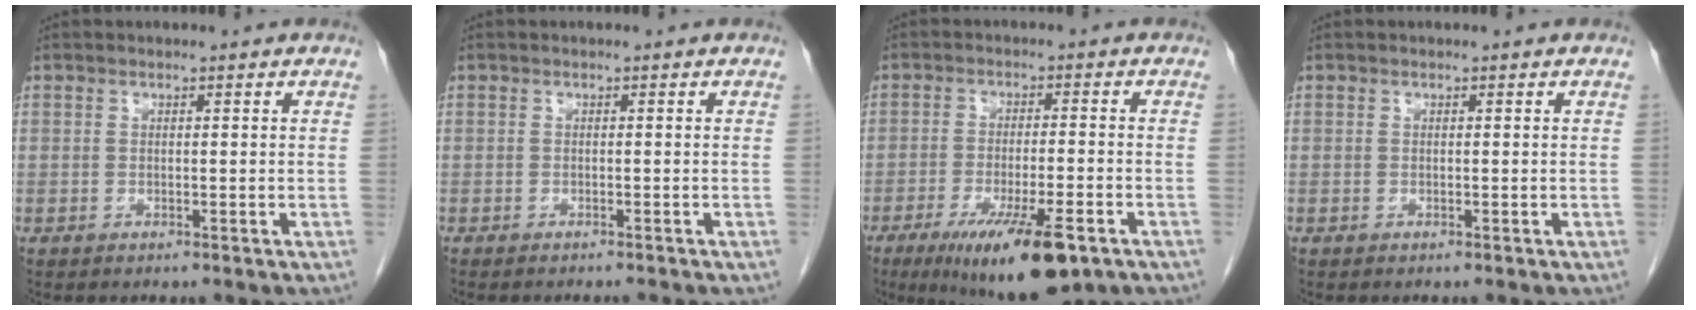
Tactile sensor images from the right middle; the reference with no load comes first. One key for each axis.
{"total": 2.6, "fx": -2.5, "fy": 0.0, "fz": 1.0, "tx": -0.014, "ty": -0.002, "tz": -0.032}
{"total": 13.2, "fx": -7.5, "fy": 2.1, "fz": 10.7, "tx": -0.159, "ty": -0.029, "tz": -0.114}
{"total": 0.0}